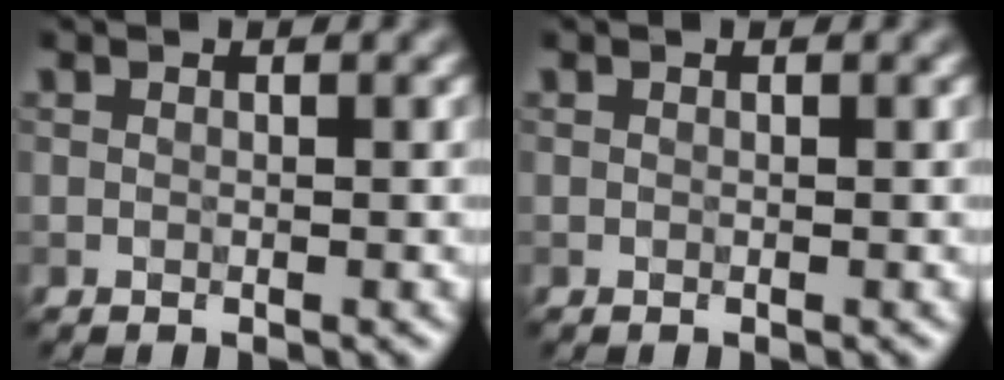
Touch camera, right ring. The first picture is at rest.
{"total": 0.0}